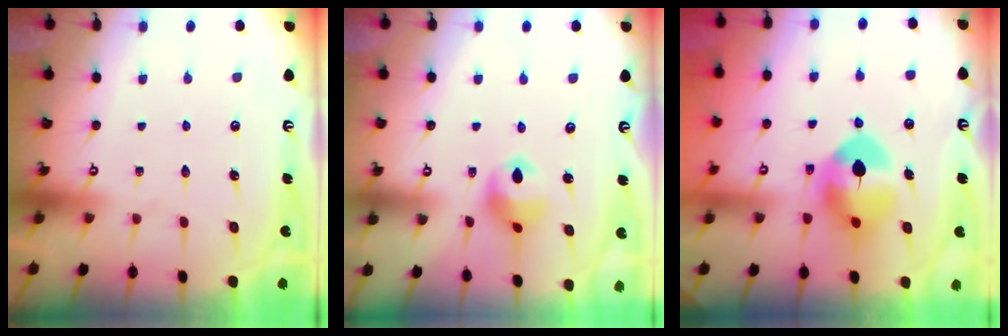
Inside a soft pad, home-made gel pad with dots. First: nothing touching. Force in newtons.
{"total": 9.1, "press": 9.1, "slide": 0.9}
{"total": 10.8, "press": 10.7, "slide": 1.1}